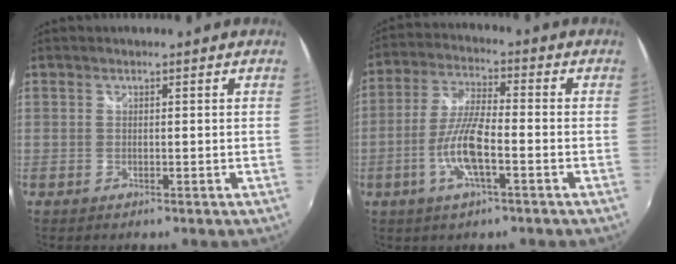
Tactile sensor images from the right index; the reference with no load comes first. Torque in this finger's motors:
{"motor_torque": [1.57, -0.24, 0.81, 0.17]}